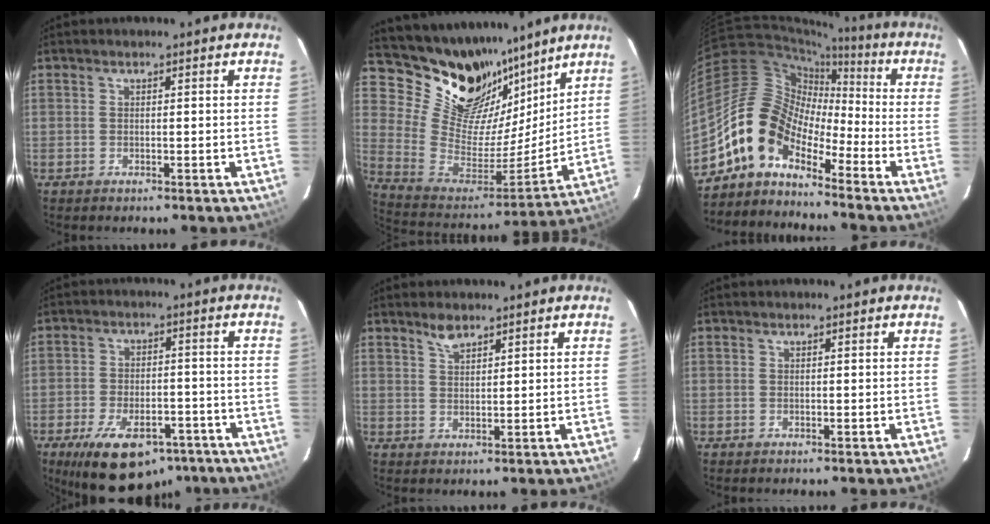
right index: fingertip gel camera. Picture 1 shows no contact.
{"total": 21.5, "force": [16.5, 11.1, 8.0], "torque": [-0.182, -0.029, 0.303]}
{"total": 10.7, "force": [-7.5, 6.0, 4.7], "torque": [-0.080, 0.034, -0.161]}
{"total": 17.3, "force": [-11.2, 8.6, 10.0], "torque": [-0.195, -0.009, -0.162]}
{"total": 2.8, "force": [2.3, 1.0, 1.2], "torque": [-0.022, 0.001, 0.044]}
{"total": 0.0}